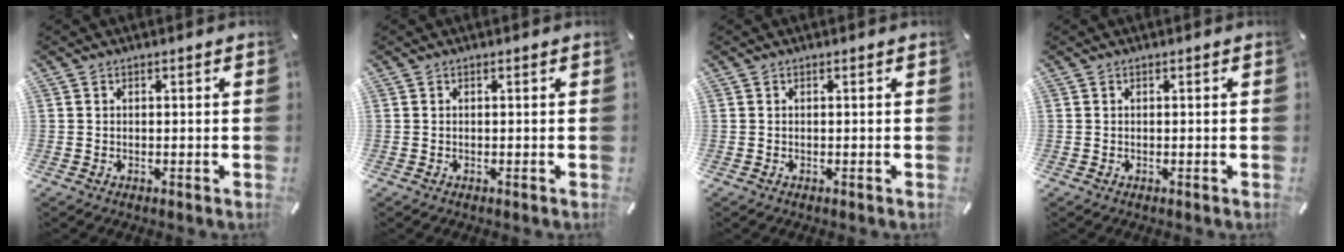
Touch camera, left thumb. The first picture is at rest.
{"total": 0.0}
{"total": 0.0}
{"total": 0.0}